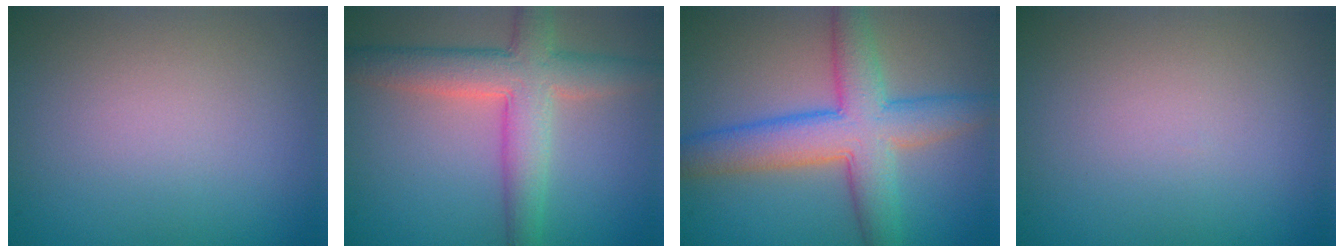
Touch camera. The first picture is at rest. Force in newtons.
{"total": 6.1, "press": 6.1, "slide": 0.3}
{"total": 7.4, "press": 7.3, "slide": 0.4}
{"total": 0.0}